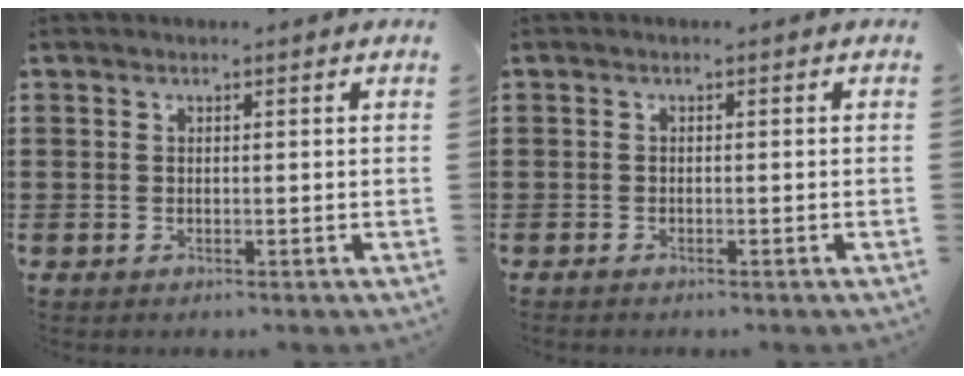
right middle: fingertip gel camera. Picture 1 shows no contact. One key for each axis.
{"total": 0.5, "fx": -0.5, "fy": 0.1, "fz": 0.1, "tx": -0.004, "ty": -0.003, "tz": -0.009}